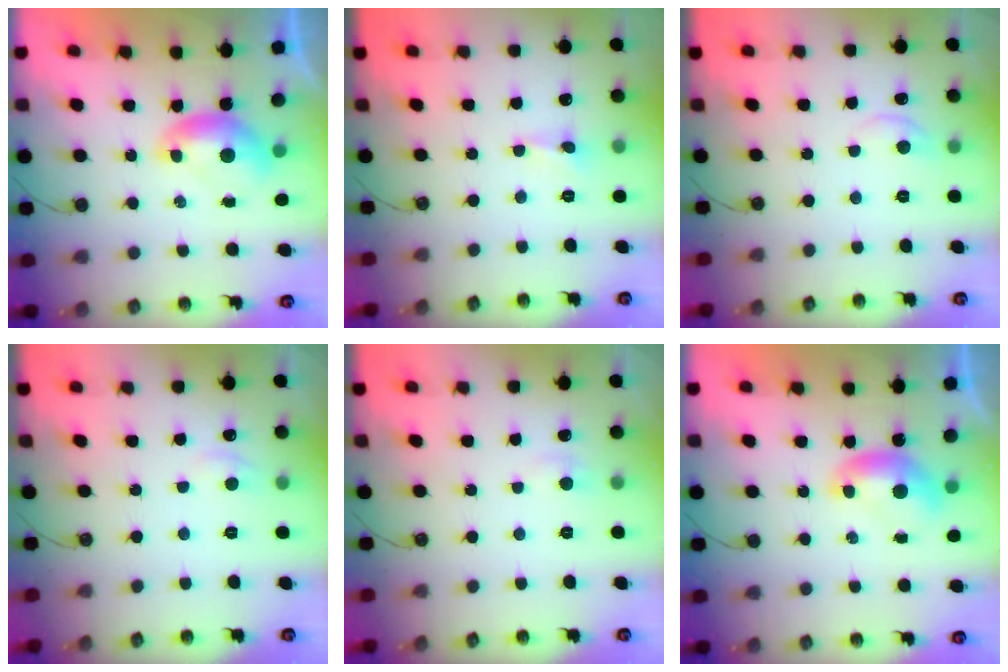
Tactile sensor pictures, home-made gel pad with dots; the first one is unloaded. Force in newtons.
{"total": 0.8, "press": 0.8, "slide": 0.2}
{"total": 0.8, "press": 0.5, "slide": 0.6}
{"total": 1.0, "press": 0.8, "slide": 0.7}
{"total": 1.3, "press": 1.1, "slide": 0.5}
{"total": 0.0}